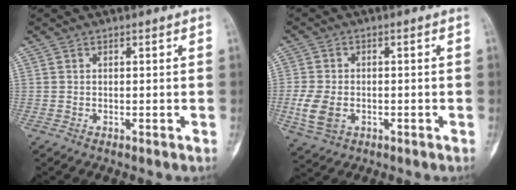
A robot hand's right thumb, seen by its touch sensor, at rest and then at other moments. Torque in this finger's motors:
{"motor_torque": [-0.25, 0.56, -0.13, -0.06, 0.15]}